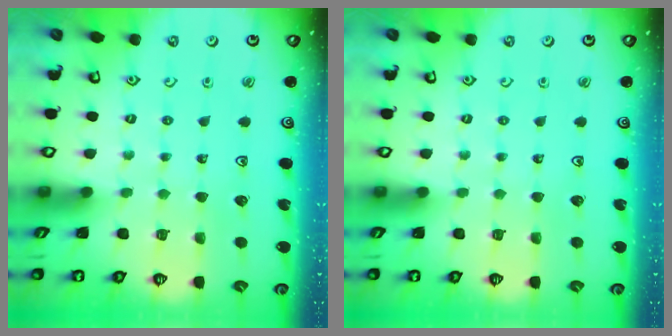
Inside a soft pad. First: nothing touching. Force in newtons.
{"total": 0.0}